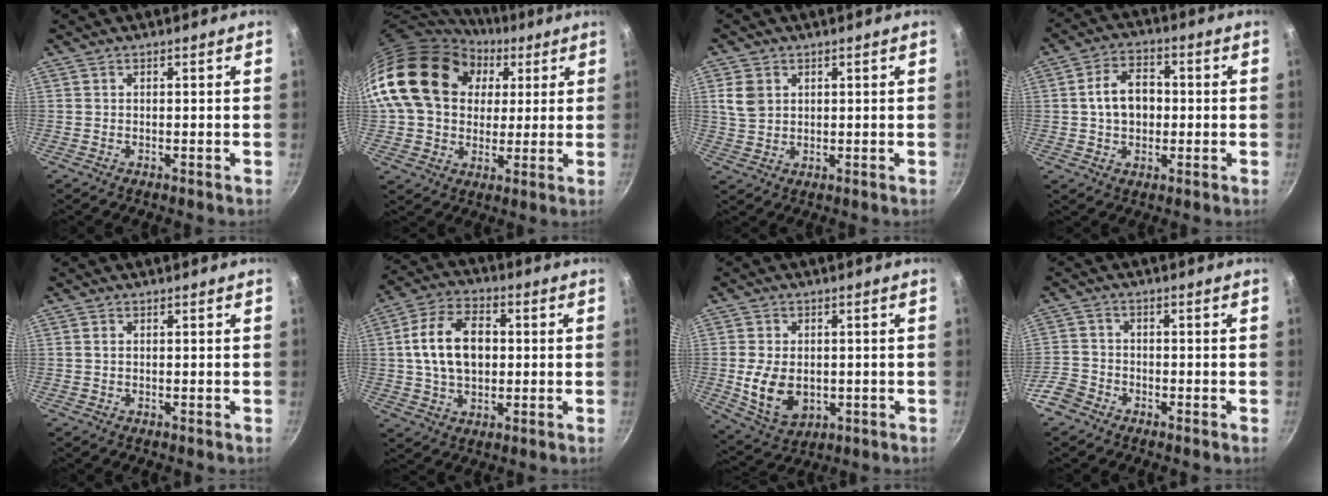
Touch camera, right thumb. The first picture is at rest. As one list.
[{"total": 21.6, "force": [6.4, 16.6, 12.3], "torque": [-0.201, 0.016, 0.108]}, {"total": 5.2, "force": [1.7, 4.0, 2.9], "torque": [-0.044, 0.000, 0.038]}, {"total": 8.7, "force": [0.2, 6.2, 6.1], "torque": [-0.083, 0.018, -0.002]}, {"total": 0.8, "force": [0.2, 0.5, 0.5], "torque": [-0.010, 0.002, 0.003]}, {"total": 13.3, "force": [1.2, 8.8, 9.9], "torque": [-0.155, 0.017, 0.013]}, {"total": 10.3, "force": [-0.8, 7.3, 7.2], "torque": [-0.122, -0.009, 0.004]}, {"total": 4.8, "force": [-3.2, 3.3, 1.4], "torque": [-0.020, 0.037, -0.066]}]